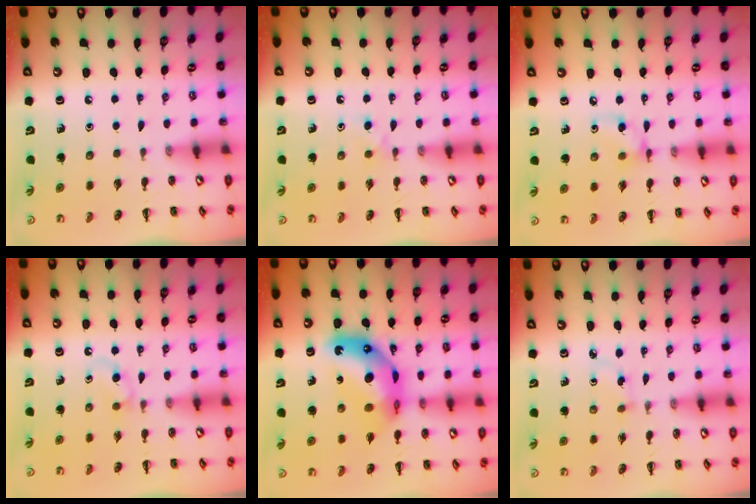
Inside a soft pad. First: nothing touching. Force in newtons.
{"total": 2.8, "press": 2.6, "slide": 1.2}
{"total": 6.0, "press": 6.0, "slide": 0.2}
{"total": 3.7, "press": 3.4, "slide": 1.6}
{"total": 14.5, "press": 13.7, "slide": 4.5}
{"total": 2.8, "press": 2.5, "slide": 1.2}